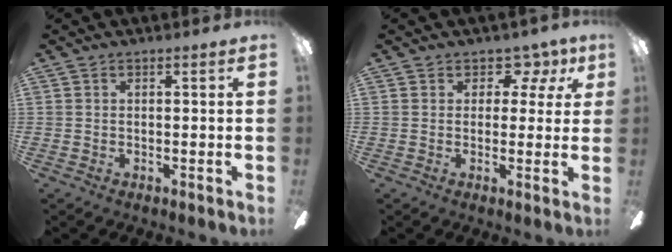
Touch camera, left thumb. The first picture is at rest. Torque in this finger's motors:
{"motor_torque": [0.07, 0.15, 0.06, 0.01, 0.00]}